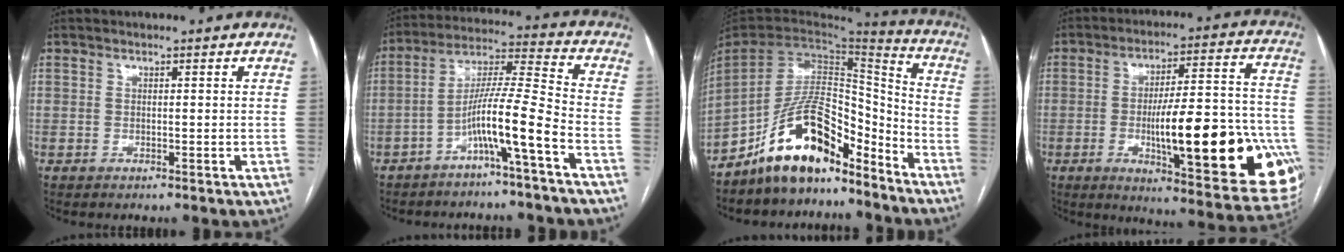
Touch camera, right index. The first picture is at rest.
{"total": 9.7, "force": [-4.9, -1.1, 8.3], "torque": [-0.155, 0.016, -0.089]}
{"total": 15.5, "force": [-11.9, 5.4, 8.4], "torque": [-0.152, 0.035, -0.210]}
{"total": 26.2, "force": [-7.0, 5.8, 24.6], "torque": [-0.267, 0.016, -0.078]}